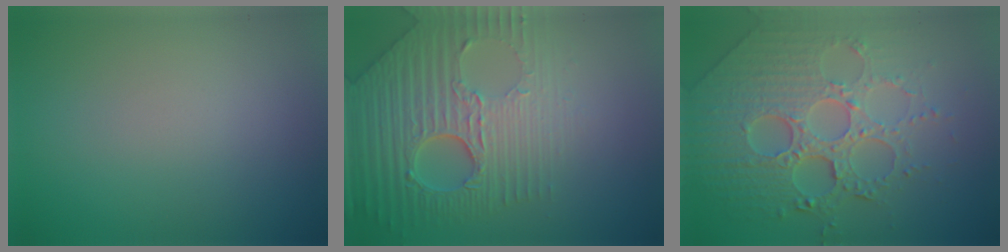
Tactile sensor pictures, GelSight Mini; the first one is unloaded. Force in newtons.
{"total": 6.7, "press": 5.5, "slide": 4.0}
{"total": 8.1, "press": 6.0, "slide": 5.5}